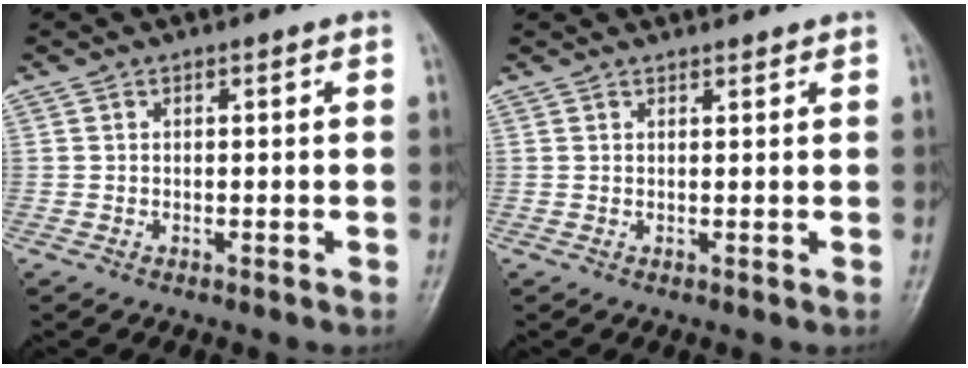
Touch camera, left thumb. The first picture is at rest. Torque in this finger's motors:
{"motor_torque": [0.28, -0.06, 1.49, -1.27, 0.05]}